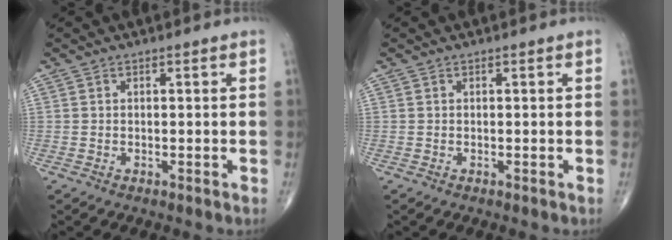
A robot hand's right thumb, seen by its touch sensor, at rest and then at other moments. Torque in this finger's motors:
{"motor_torque": [-0.08, 0.08, 0.00, 0.00, 0.00]}